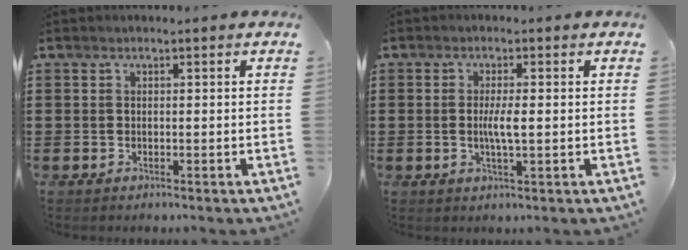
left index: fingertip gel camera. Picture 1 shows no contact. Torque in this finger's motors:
{"motor_torque": [0.59, 0.11, 0.11, 0.10]}